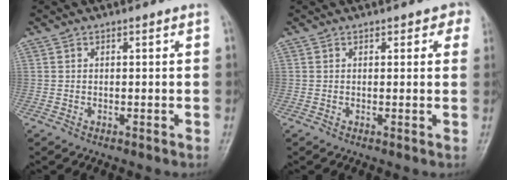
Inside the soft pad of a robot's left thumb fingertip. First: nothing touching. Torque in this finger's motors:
{"motor_torque": [-0.10, 0.02, -0.31, -0.18, 0.02]}